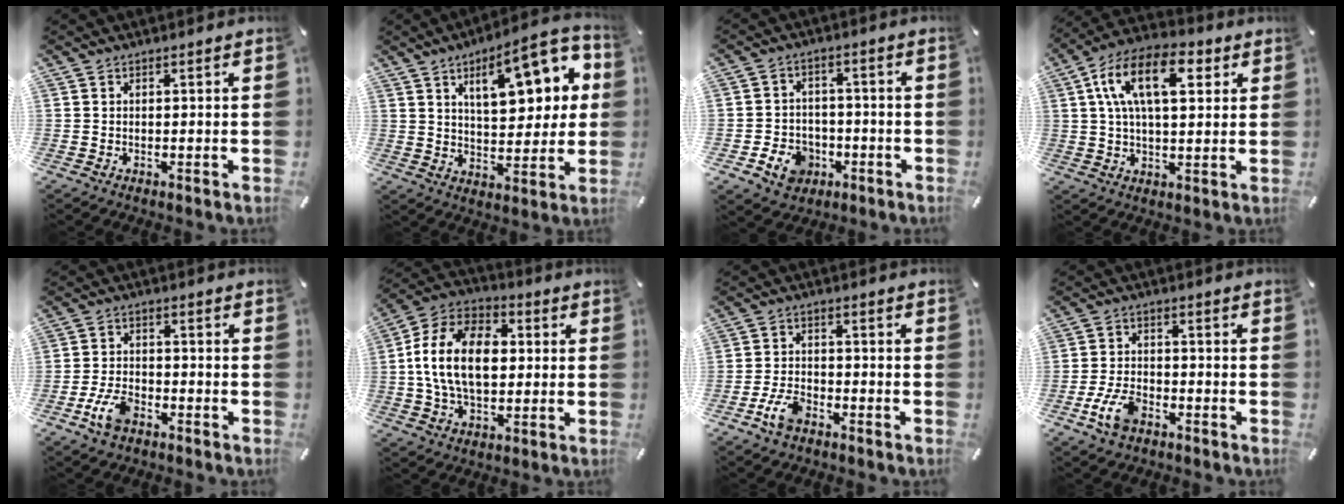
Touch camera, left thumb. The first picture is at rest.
{"total": 17.4, "force": [7.5, 7.9, 13.6], "torque": [-0.188, -0.022, 0.119]}
{"total": 8.2, "force": [-3.3, 6.7, 3.3], "torque": [-0.070, 0.023, -0.060]}
{"total": 15.3, "force": [5.4, 8.0, 11.8], "torque": [-0.230, 0.007, 0.090]}
{"total": 6.8, "force": [-3.7, 3.8, 4.3], "torque": [-0.103, 0.010, -0.073]}
{"total": 16.8, "force": [0.4, 11.3, 12.4], "torque": [-0.270, 0.012, 0.004]}
{"total": 6.0, "force": [-3.7, 3.2, 3.5], "torque": [-0.084, 0.013, -0.072]}
{"total": 7.5, "force": [-3.9, 4.3, 4.8], "torque": [-0.109, 0.012, -0.073]}